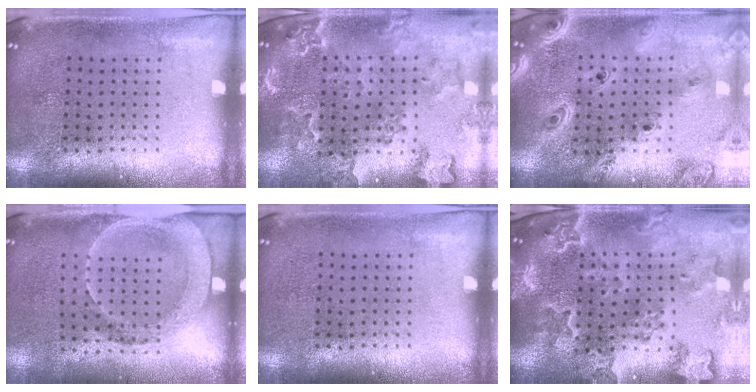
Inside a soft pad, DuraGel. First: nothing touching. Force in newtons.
{"total": 1.8, "press": 1.8, "slide": 0.3}
{"total": 3.2, "press": 2.6, "slide": 1.9}
{"total": 1.7, "press": 1.5, "slide": 0.8}
{"total": 0.0}
{"total": 2.9, "press": 2.7, "slide": 1.0}